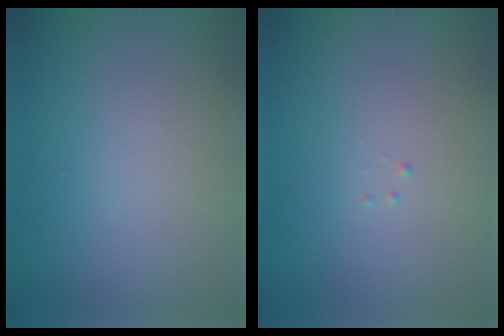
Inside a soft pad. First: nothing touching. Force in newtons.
{"total": 0.0}